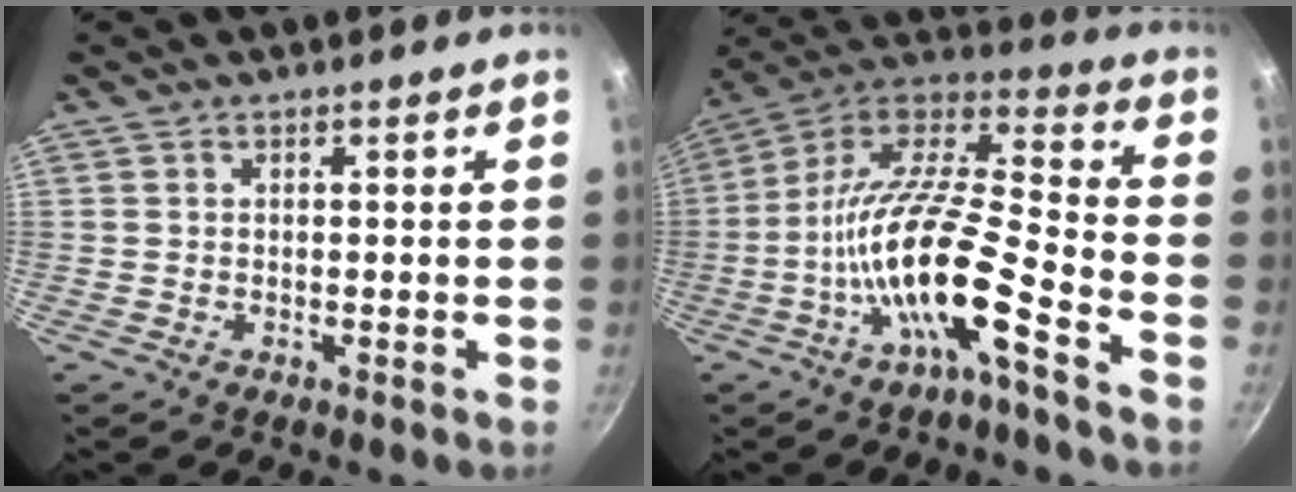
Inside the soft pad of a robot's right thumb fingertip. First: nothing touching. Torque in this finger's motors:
{"motor_torque": [3.20, 1.81, 1.81, -0.96, 0.62]}